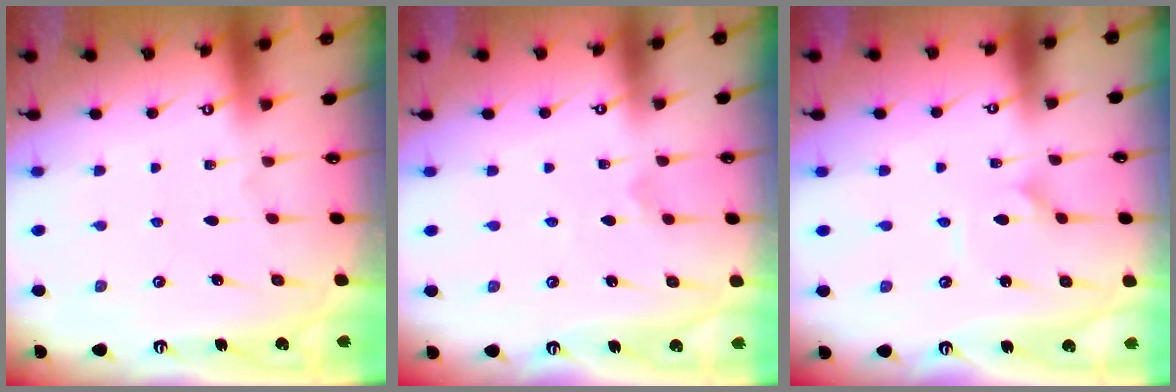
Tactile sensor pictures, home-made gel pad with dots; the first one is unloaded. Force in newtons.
{"total": 2.2, "press": 2.2, "slide": 0.4}
{"total": 1.9, "press": 1.9, "slide": 0.0}